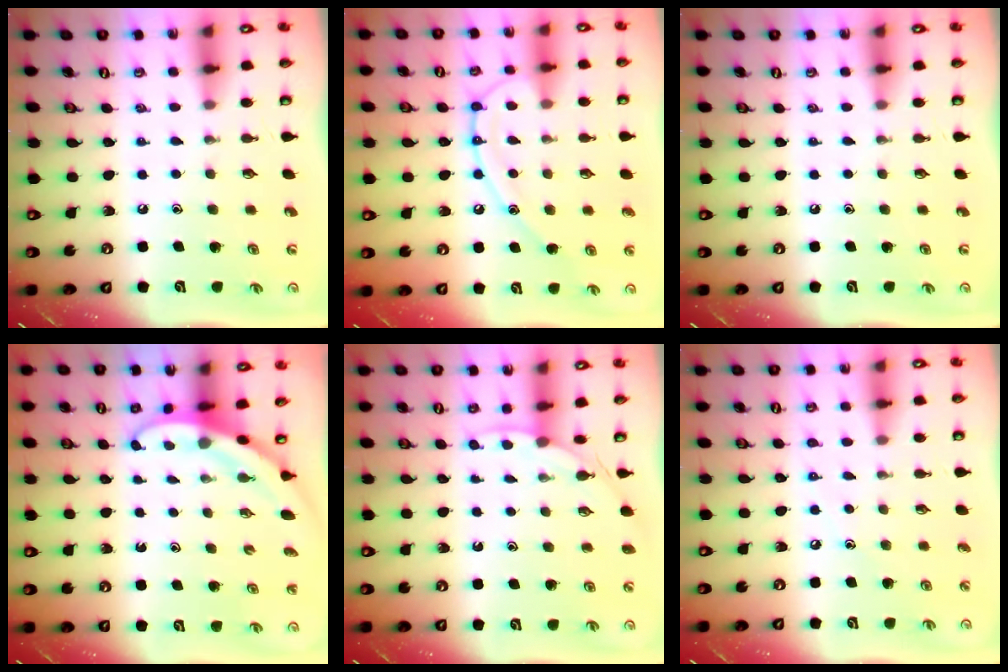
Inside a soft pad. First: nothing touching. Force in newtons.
{"total": 13.6, "press": 13.6, "slide": 1.4}
{"total": 0.0}
{"total": 3.1, "press": 3.1, "slide": 0.1}
{"total": 2.9, "press": 2.9, "slide": 0.4}
{"total": 3.9, "press": 3.9, "slide": 0.5}